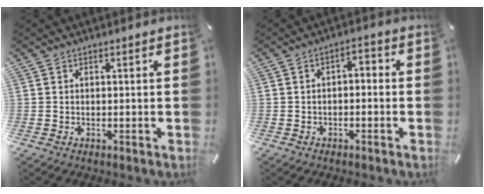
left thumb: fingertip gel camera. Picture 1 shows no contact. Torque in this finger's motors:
{"motor_torque": [0.98, 1.00, 0.09, -0.06, 0.16]}